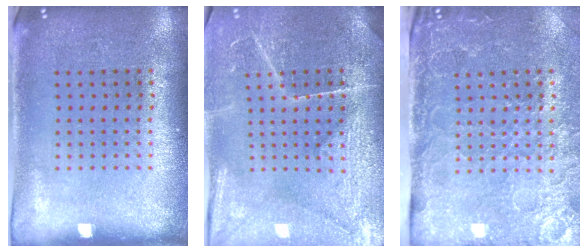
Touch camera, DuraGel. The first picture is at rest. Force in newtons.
{"total": 3.9, "press": 3.7, "slide": 1.3}
{"total": 4.3, "press": 3.6, "slide": 2.4}